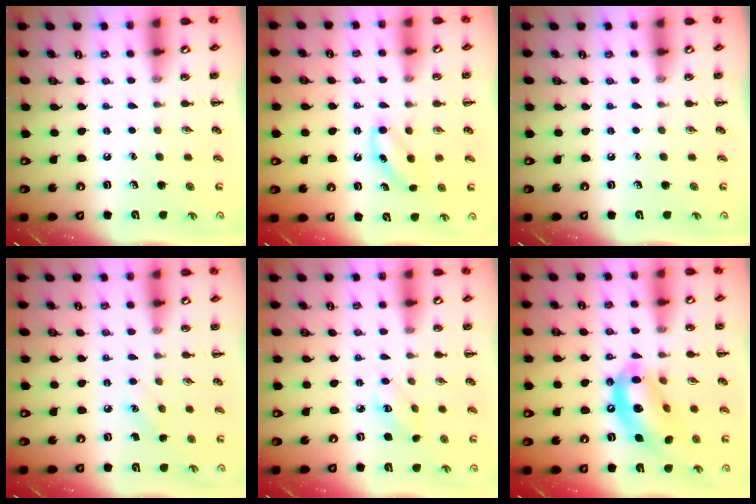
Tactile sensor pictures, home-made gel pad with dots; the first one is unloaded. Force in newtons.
{"total": 5.1, "press": 4.9, "slide": 1.3}
{"total": 0.0}
{"total": 6.2, "press": 5.9, "slide": 1.8}
{"total": 3.0, "press": 2.9, "slide": 0.7}
{"total": 13.8, "press": 13.3, "slide": 3.7}